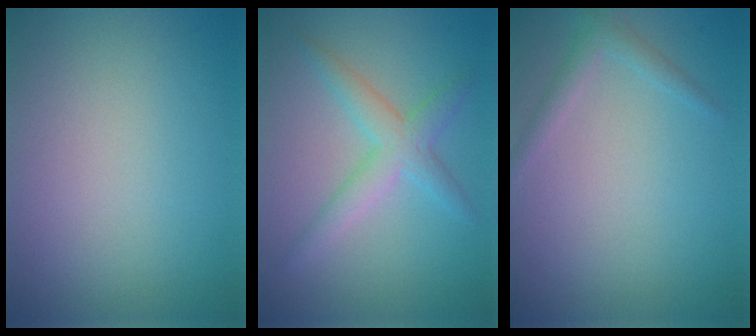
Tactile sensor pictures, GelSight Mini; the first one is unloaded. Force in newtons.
{"total": 3.1, "press": 3.1, "slide": 0.1}
{"total": 1.4, "press": 1.4, "slide": 0.1}